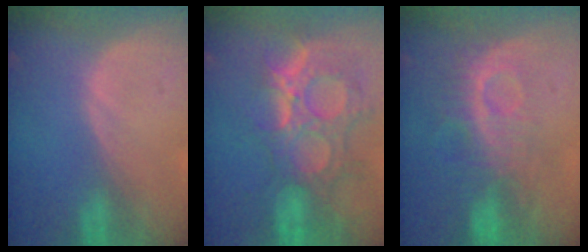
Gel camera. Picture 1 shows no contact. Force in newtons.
{"total": 12.2, "press": 10.7, "slide": 5.9}
{"total": 9.3, "press": 8.2, "slide": 4.4}